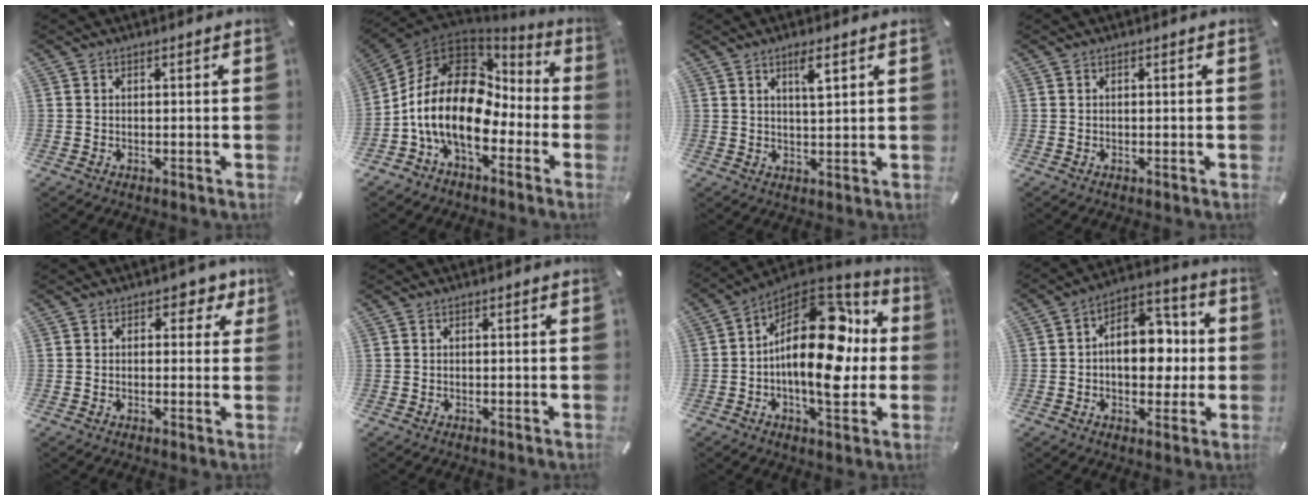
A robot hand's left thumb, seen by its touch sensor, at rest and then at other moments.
{"total": 19.0, "force": [-2.9, 12.8, 13.8], "torque": [-0.292, 0.004, -0.054]}
{"total": 4.0, "force": [2.3, 0.7, 3.3], "torque": [-0.063, -0.002, 0.036]}
{"total": 0.0}
{"total": 3.9, "force": [1.6, 2.7, 2.2], "torque": [-0.010, -0.004, 0.018]}
{"total": 0.0}
{"total": 23.7, "force": [1.7, 12.6, 20.0], "torque": [-0.329, -0.011, 0.031]}
{"total": 12.5, "force": [-0.1, 8.8, 8.9], "torque": [-0.107, 0.000, 0.001]}